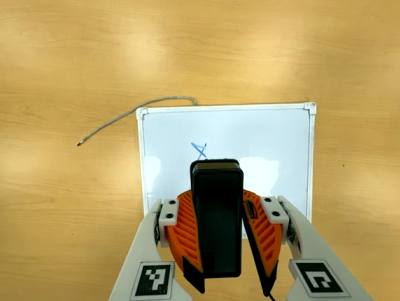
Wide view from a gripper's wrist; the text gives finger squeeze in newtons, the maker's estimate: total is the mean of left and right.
{"total": 10.9, "left": 10.0, "right": 11.7}